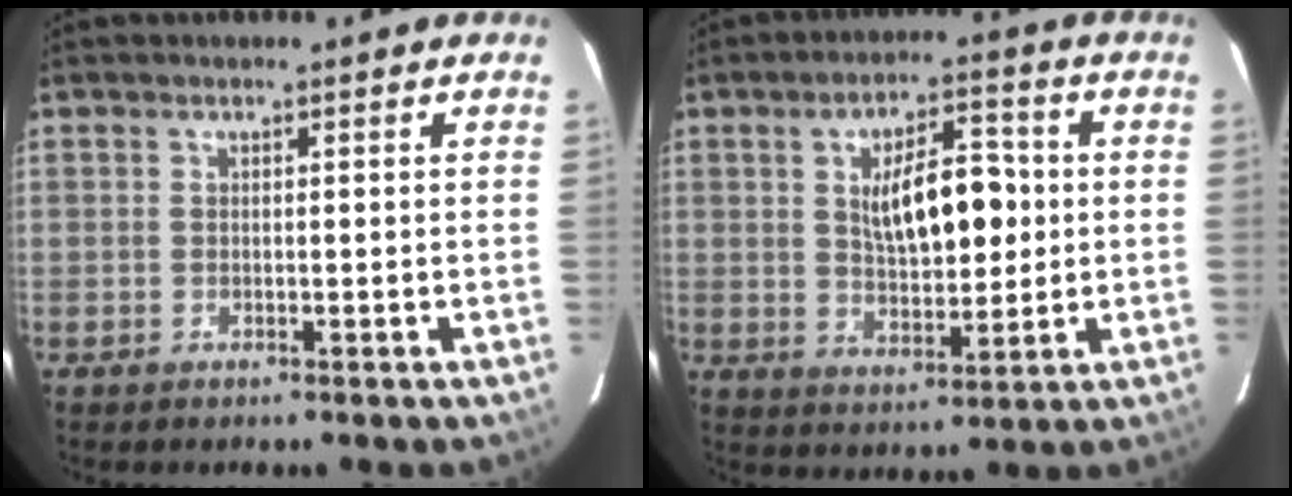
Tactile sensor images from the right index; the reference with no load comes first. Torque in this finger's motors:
{"motor_torque": [0.54, -0.10, 0.30, 0.12]}